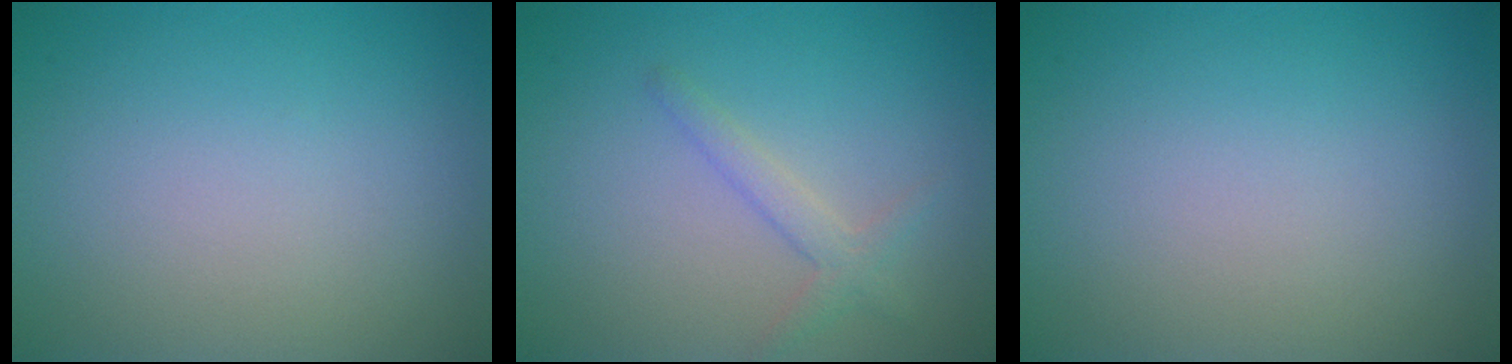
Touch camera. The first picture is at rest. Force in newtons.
{"total": 1.7, "press": 1.7, "slide": 0.2}
{"total": 0.0}